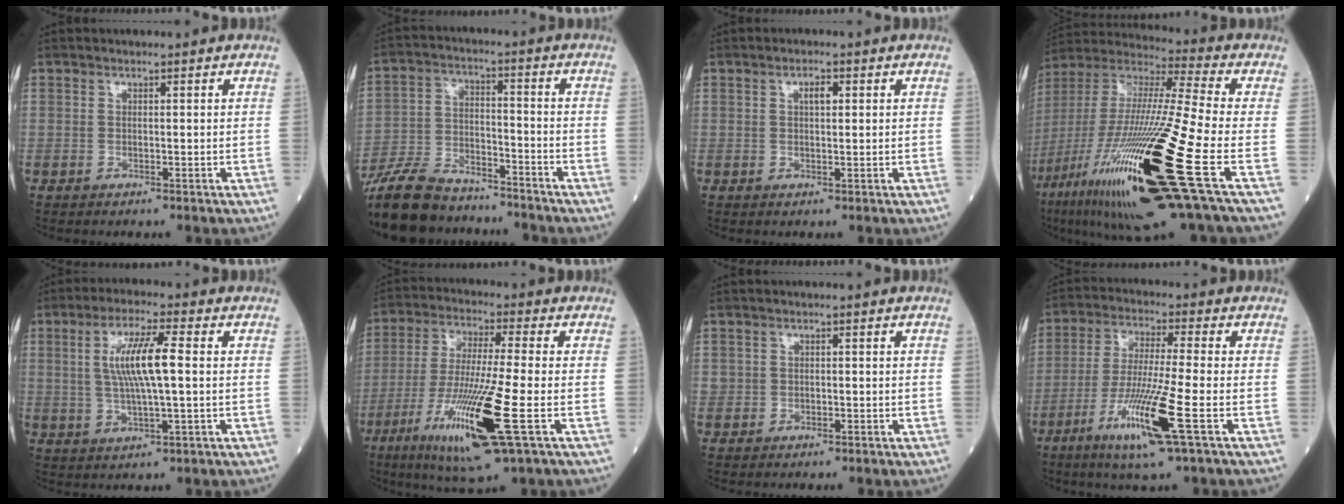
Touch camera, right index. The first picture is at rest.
{"total": 15.8, "force": [-13.8, 4.9, 6.0], "torque": [-0.125, -0.001, -0.239]}
{"total": 1.9, "force": [0.6, 0.7, 1.6], "torque": [-0.028, 0.001, 0.010]}
{"total": 29.8, "force": [-11.2, 1.8, 27.5], "torque": [-0.526, -0.069, -0.206]}
{"total": 8.8, "force": [1.1, 0.9, 8.7], "torque": [-0.172, 0.005, 0.022]}
{"total": 15.7, "force": [-5.9, 0.2, 14.6], "torque": [-0.294, -0.034, -0.108]}
{"total": 1.0, "force": [-0.2, 1.0, 0.3], "torque": [-0.004, 0.005, -0.002]}
{"total": 11.9, "force": [-5.0, -0.7, 10.8], "torque": [-0.217, -0.025, -0.098]}